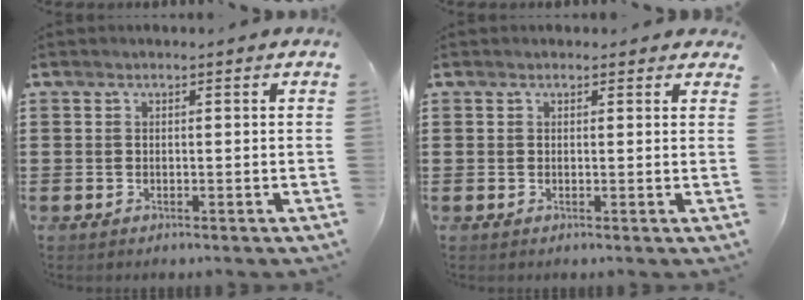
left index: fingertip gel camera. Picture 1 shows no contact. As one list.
[{"total": 0.8, "force": [0.6, 0.5, 0.1], "torque": [-0.004, 0.005, 0.011]}]